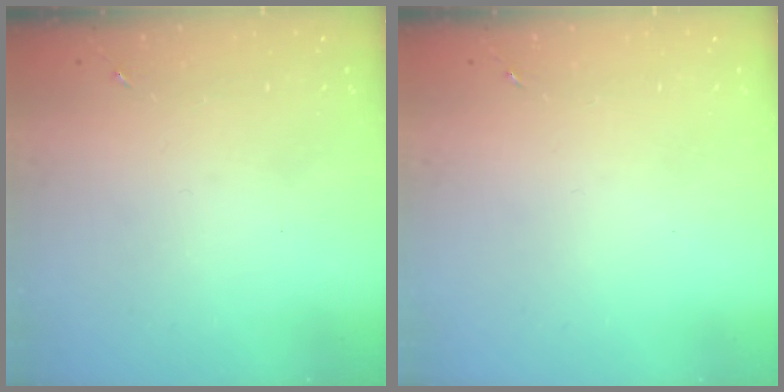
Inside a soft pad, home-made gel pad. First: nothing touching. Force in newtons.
{"total": 0.0}